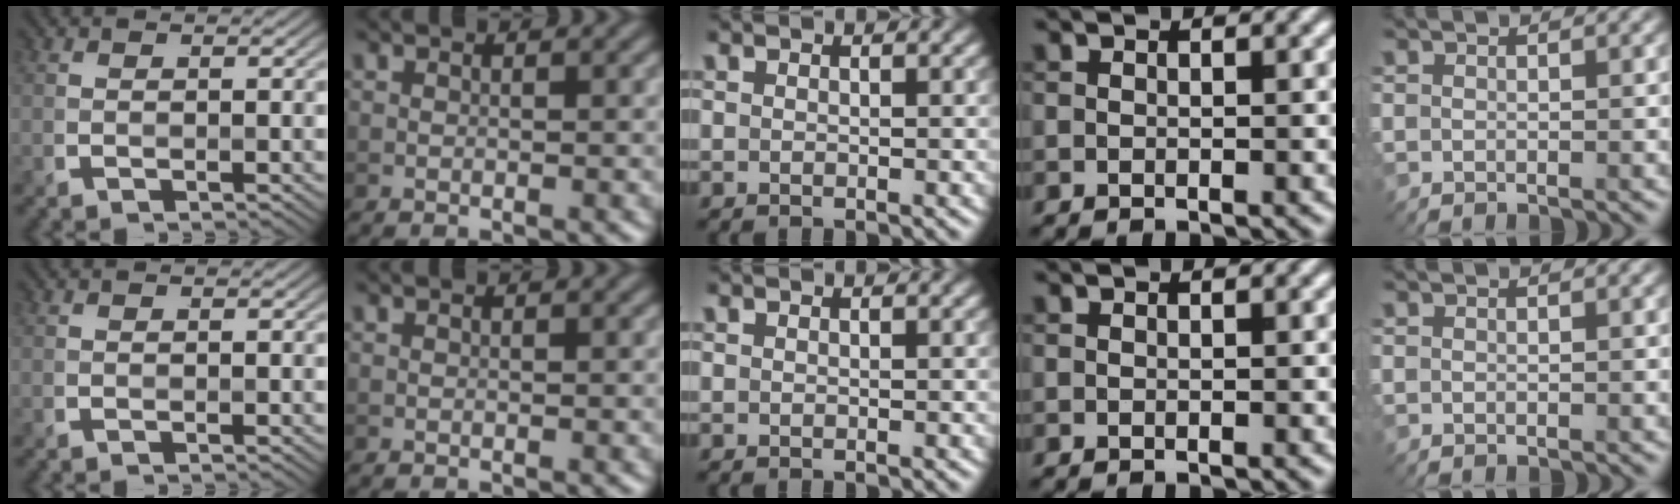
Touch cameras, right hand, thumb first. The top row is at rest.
{}